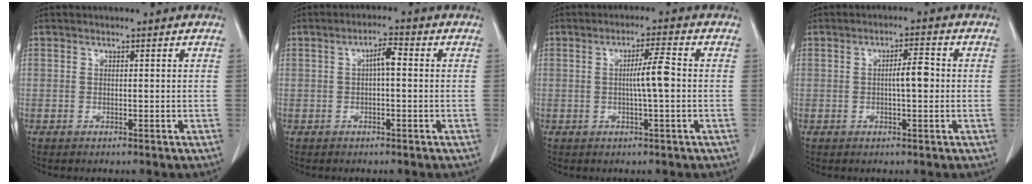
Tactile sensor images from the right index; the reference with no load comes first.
{"total": 3.6, "force": [0.2, 0.7, 3.5], "torque": [-0.058, 0.014, 0.003]}
{"total": 4.7, "force": [-0.1, 0.1, 4.7], "torque": [-0.080, 0.003, -0.003]}
{"total": 3.9, "force": [0.0, 0.9, 3.8], "torque": [-0.062, 0.006, -0.001]}